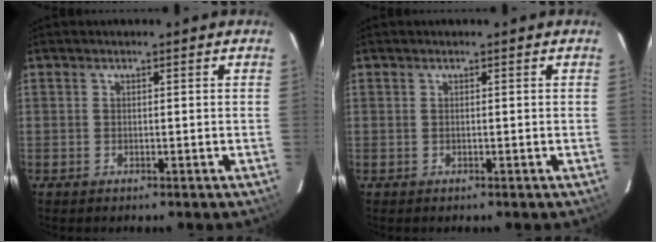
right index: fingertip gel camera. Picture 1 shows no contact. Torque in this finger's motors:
{"motor_torque": [0.00, 0.00, 0.00, 0.00]}